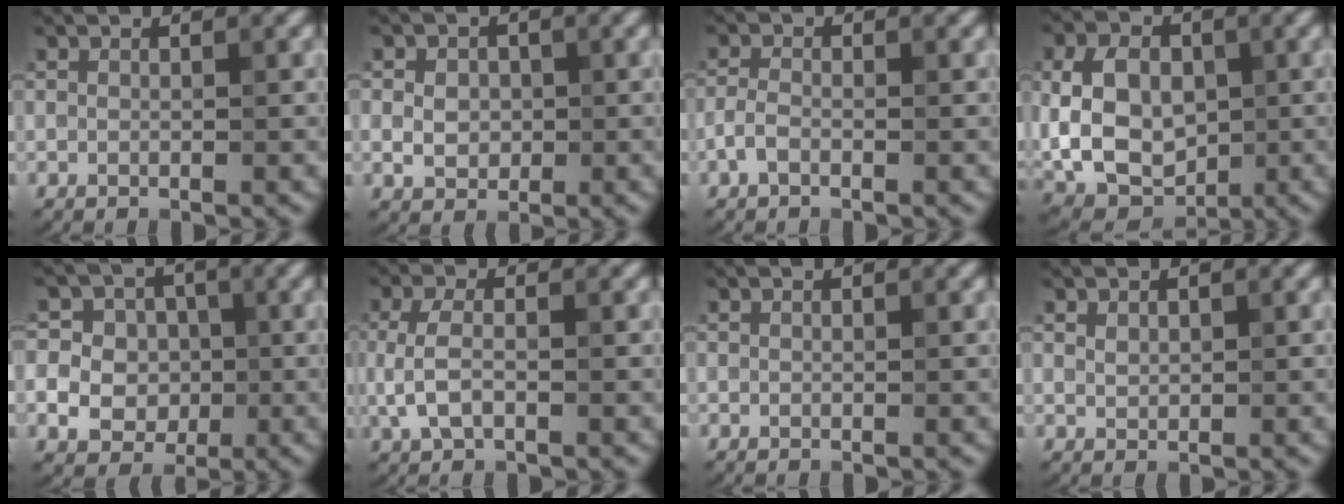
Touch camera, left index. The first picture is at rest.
{"total": 2.9, "force": [0.1, 2.4, 1.6], "torque": [-0.019, 0.004, -0.006]}
{"total": 1.6, "force": [-0.8, 0.8, 1.1], "torque": [-0.025, 0.002, -0.021]}
{"total": 10.1, "force": [0.1, 7.4, 6.9], "torque": [-0.130, 0.006, 0.001]}
{"total": 8.1, "force": [-0.2, 7.6, 3.0], "torque": [-0.057, 0.027, -0.026]}
{"total": 3.0, "force": [-0.3, 1.5, 2.6], "torque": [-0.063, 0.000, -0.008]}
{"total": 0.0}
{"total": 0.9, "force": [0.5, 0.6, 0.4], "torque": [-0.009, -0.002, 0.013]}